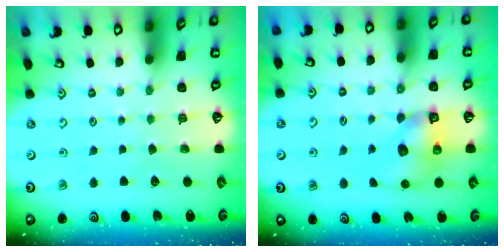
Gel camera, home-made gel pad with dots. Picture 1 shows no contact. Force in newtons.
{"total": 8.2, "press": 8.2, "slide": 0.7}